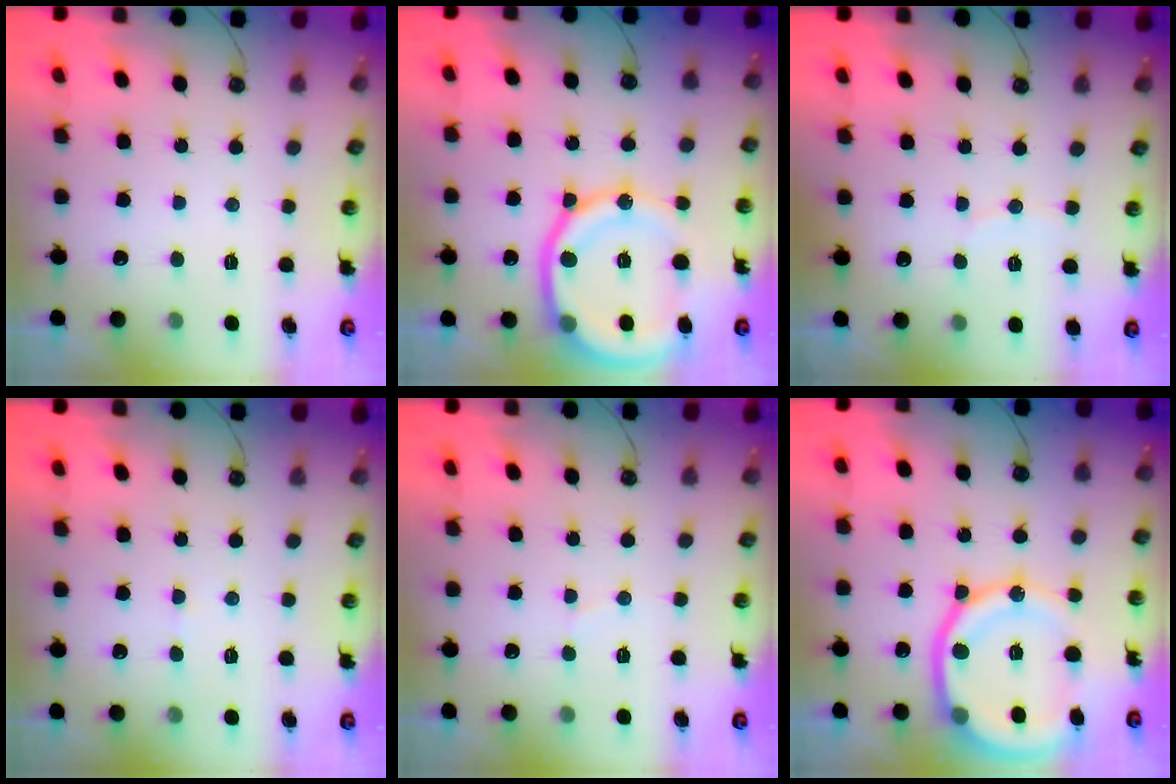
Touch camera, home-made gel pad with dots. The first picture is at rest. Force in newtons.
{"total": 18.7, "press": 18.5, "slide": 2.0}
{"total": 3.3, "press": 3.2, "slide": 0.4}
{"total": 4.2, "press": 4.1, "slide": 0.4}
{"total": 3.9, "press": 3.9, "slide": 0.3}
{"total": 18.7, "press": 18.5, "slide": 2.0}